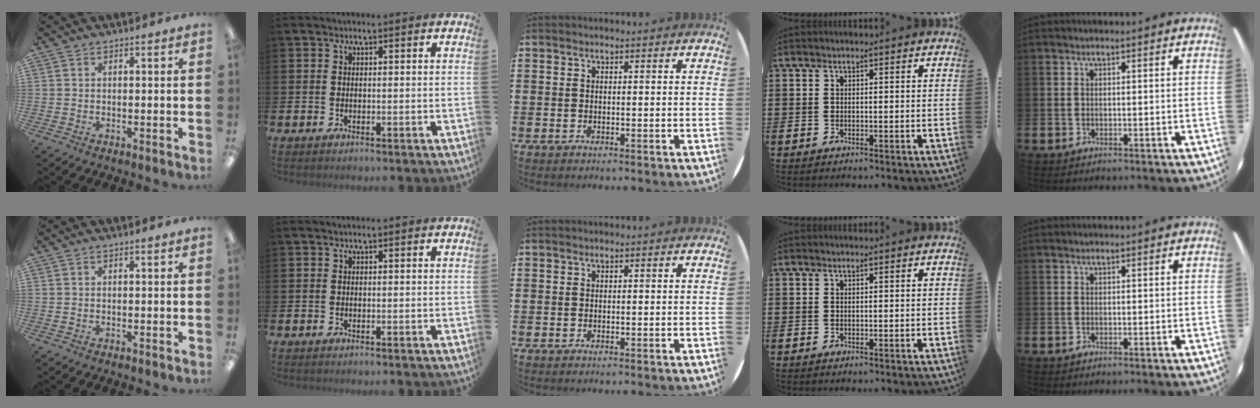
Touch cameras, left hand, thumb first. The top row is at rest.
{}